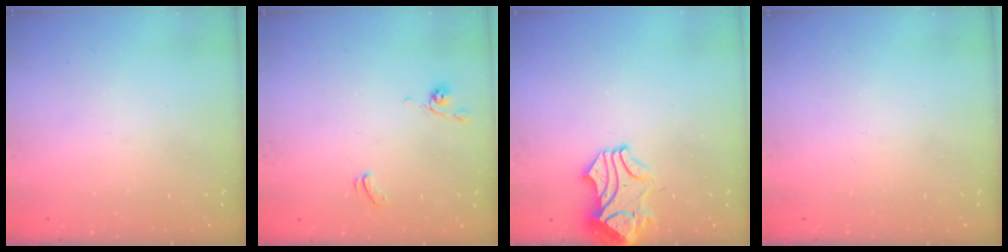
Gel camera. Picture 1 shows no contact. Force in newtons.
{"total": 0.0}
{"total": 1.0, "press": 0.6, "slide": 0.8}
{"total": 0.0}